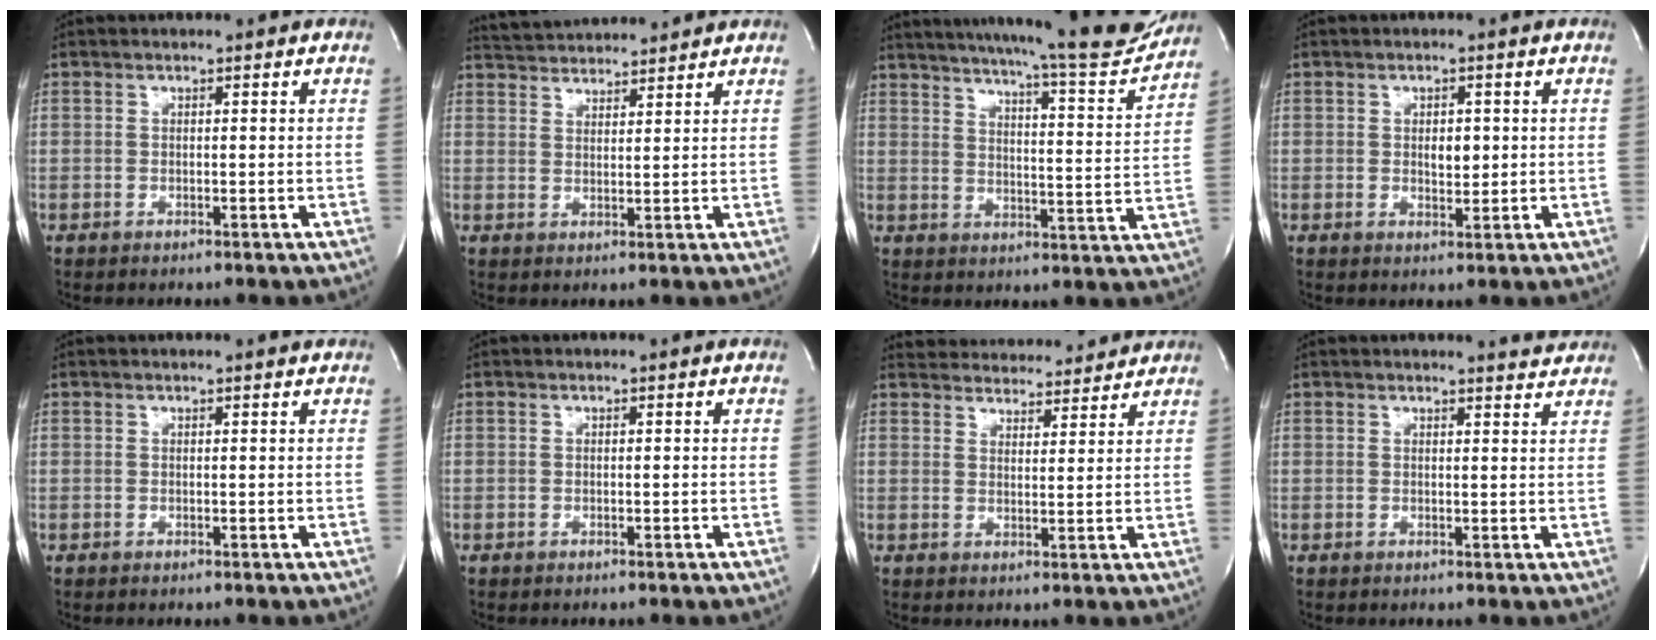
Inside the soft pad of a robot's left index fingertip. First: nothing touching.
{"total": 7.7, "force": [7.6, 0.5, 1.4], "torque": [-0.034, 0.024, 0.121]}
{"total": 21.7, "force": [19.8, 1.0, 8.9], "torque": [-0.137, -0.056, 0.250]}
{"total": 2.5, "force": [0.1, 1.4, 2.0], "torque": [-0.030, -0.006, 0.003]}
{"total": 1.2, "force": [1.1, -0.1, 0.2], "torque": [-0.010, 0.001, 0.010]}
{"total": 0.0}
{"total": 11.8, "force": [11.3, 2.5, 1.9], "torque": [-0.018, 0.012, 0.148]}
{"total": 2.8, "force": [2.8, 0.0, 0.0], "torque": [-0.005, -0.016, 0.020]}